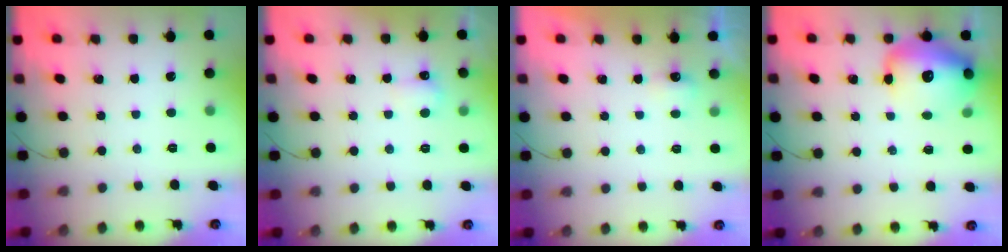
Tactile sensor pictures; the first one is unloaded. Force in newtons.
{"total": 3.2, "press": 3.0, "slide": 1.0}
{"total": 2.9, "press": 2.8, "slide": 0.8}
{"total": 16.8, "press": 16.5, "slide": 3.2}